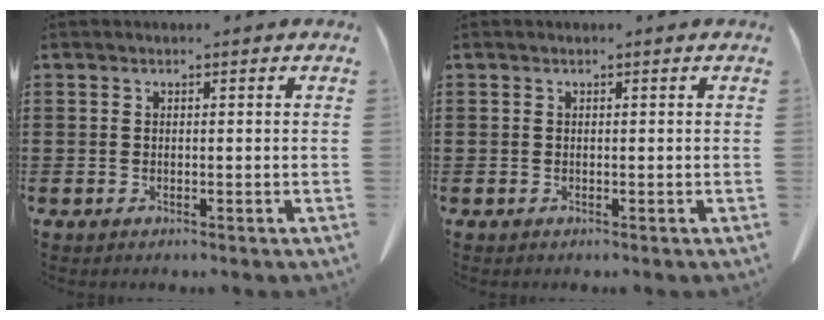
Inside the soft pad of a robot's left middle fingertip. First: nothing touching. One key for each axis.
{"total": 0.0}